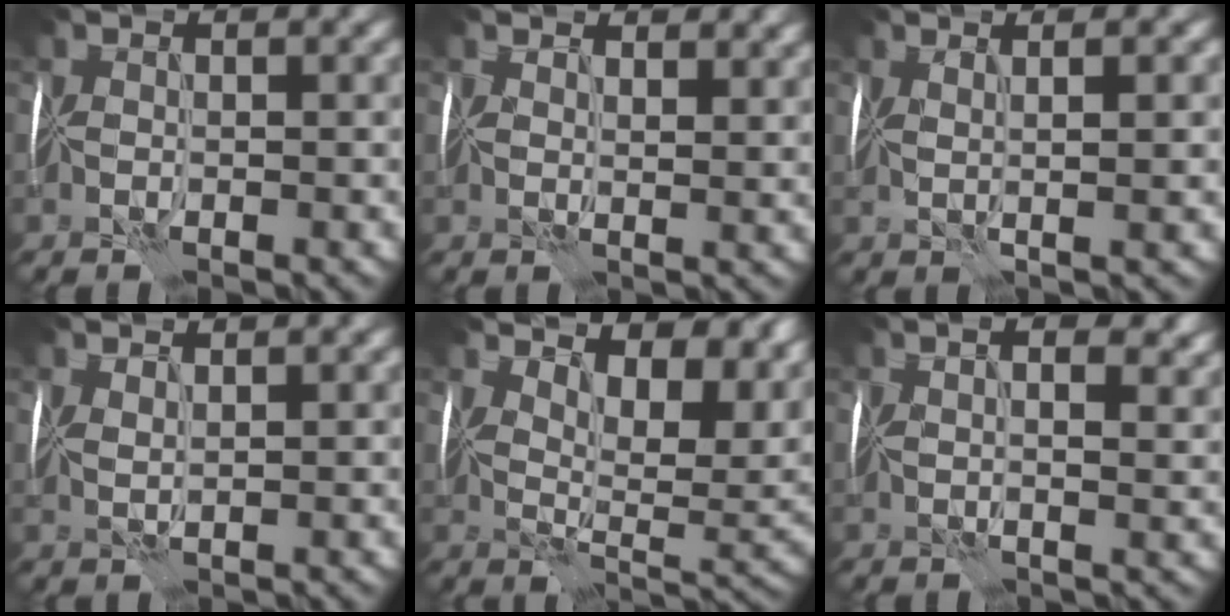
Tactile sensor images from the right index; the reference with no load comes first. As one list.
[{"total": 4.0, "force": [3.1, 1.7, 1.8], "torque": [-0.025, 0.007, 0.037]}, {"total": 3.2, "force": [1.2, 0.9, 2.8], "torque": [-0.034, 0.013, 0.006]}, {"total": 1.1, "force": [1.1, 0.0, 0.0], "torque": [-0.006, 0.002, 0.017]}, {"total": 11.4, "force": [7.0, 4.4, 7.8], "torque": [-0.124, 0.007, 0.121]}, {"total": 6.7, "force": [3.1, 3.2, 5.0], "torque": [-0.037, 0.027, 0.021]}]